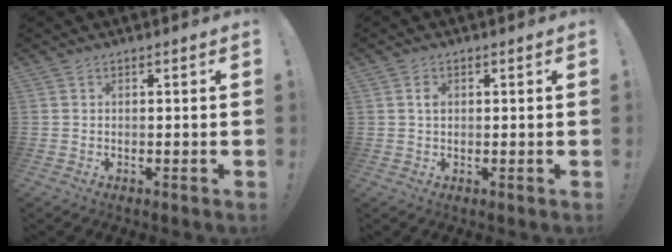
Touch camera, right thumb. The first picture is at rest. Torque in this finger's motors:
{"motor_torque": [-0.04, 0.08, -0.27, -0.20, -0.03]}